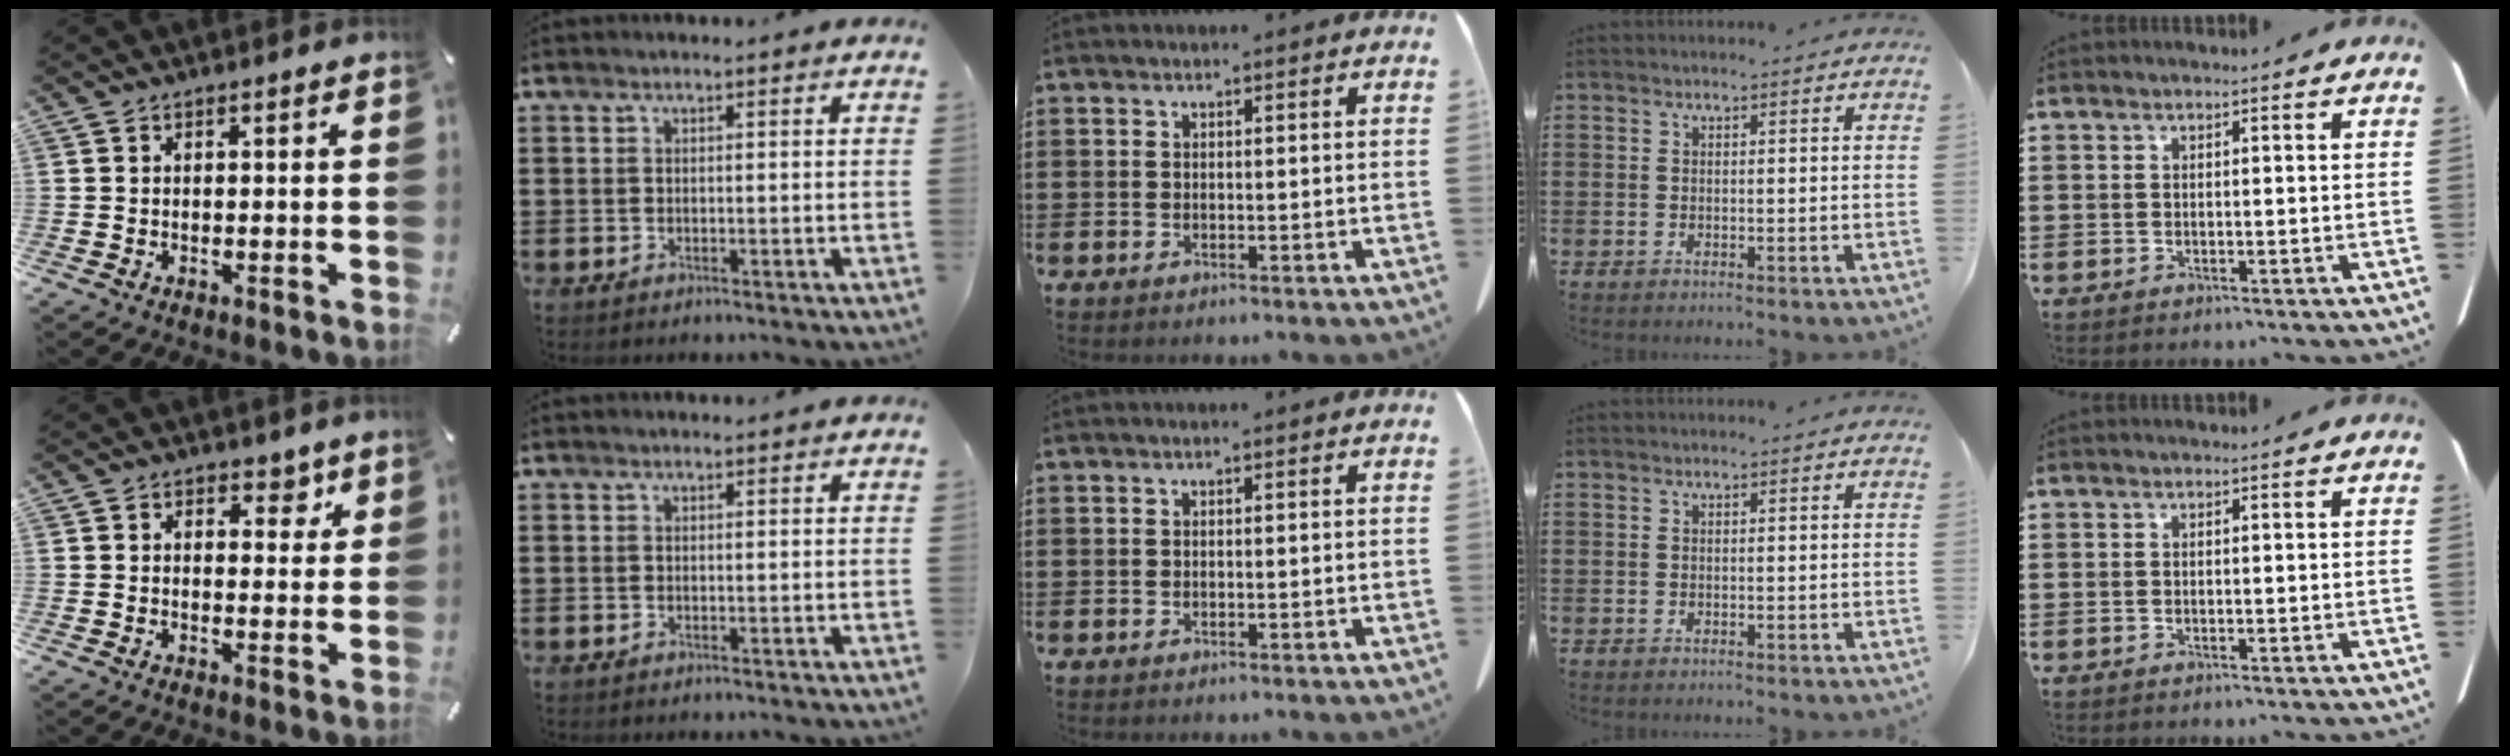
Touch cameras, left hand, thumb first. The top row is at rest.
{"thumb": {"total": 4.1, "force": [1.9, 3.1, 1.9], "torque": [-0.006, -0.009, 0.025]}}